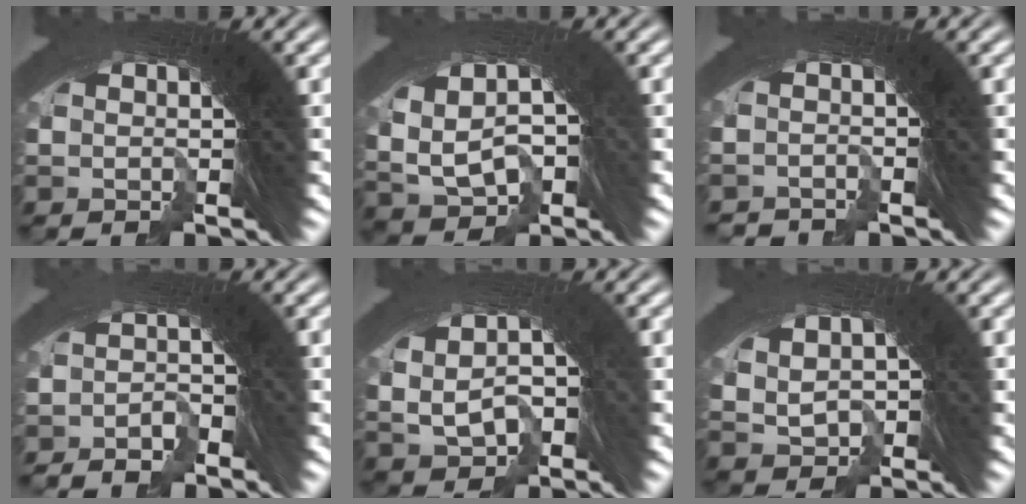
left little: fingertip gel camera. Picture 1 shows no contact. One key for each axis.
{"total": 6.1, "fx": -2.5, "fy": 5.2, "fz": 2.0, "tx": -0.075, "ty": -0.025, "tz": -0.030}
{"total": 2.7, "fx": -1.9, "fy": -0.1, "fz": -1.8, "tx": 0.017, "ty": -0.009, "tz": -0.030}
{"total": 4.5, "fx": -3.9, "fy": 0.7, "fz": -2.1, "tx": 0.023, "ty": -0.015, "tz": -0.066}
{"total": 5.0, "fx": -2.2, "fy": 4.3, "fz": 1.1, "tx": -0.045, "ty": -0.016, "tz": -0.029}
{"total": 4.5, "fx": -2.0, "fy": 3.9, "fz": 0.8, "tx": -0.050, "ty": -0.018, "tz": -0.024}